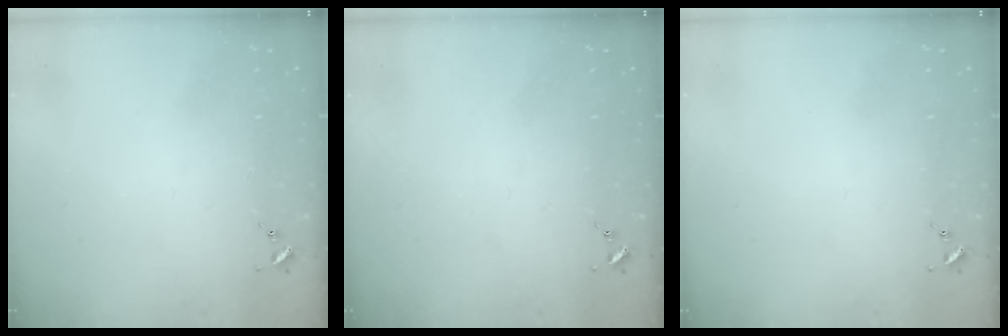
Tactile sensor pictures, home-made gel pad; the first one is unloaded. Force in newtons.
{"total": 0.0}
{"total": 0.0}